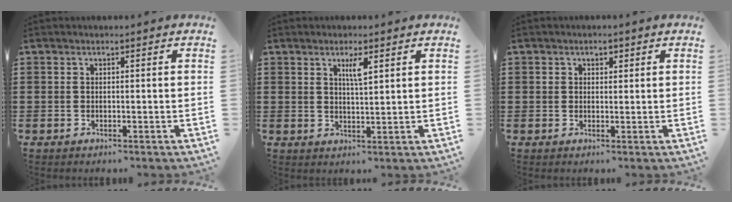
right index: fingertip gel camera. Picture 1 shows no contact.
{"total": 3.0, "force": [1.5, 0.5, 2.5], "torque": [-0.046, 0.000, 0.023]}
{"total": 1.4, "force": [0.6, 1.1, 0.6], "torque": [-0.014, 0.008, 0.009]}